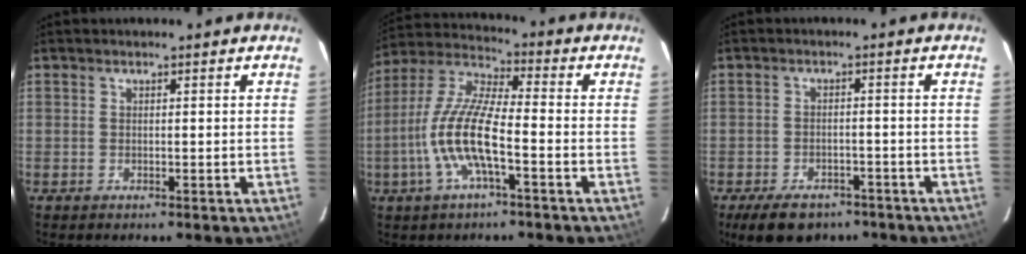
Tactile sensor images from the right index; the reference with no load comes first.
{"total": 12.6, "force": [-3.9, 2.7, 11.7], "torque": [-0.246, 0.002, -0.081]}
{"total": 9.9, "force": [-7.2, 5.0, 4.6], "torque": [-0.105, -0.007, -0.103]}